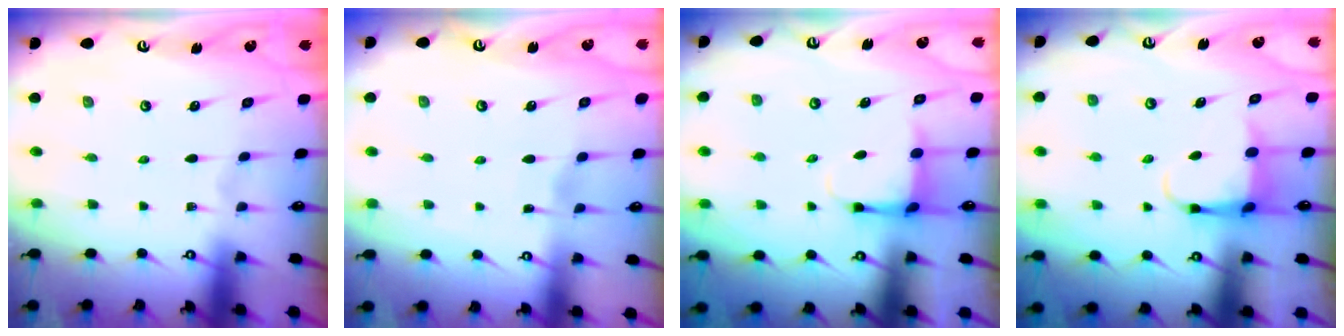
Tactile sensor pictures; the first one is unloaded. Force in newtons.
{"total": 3.1, "press": 3.1, "slide": 0.3}
{"total": 3.7, "press": 3.5, "slide": 1.3}
{"total": 4.7, "press": 4.7, "slide": 0.6}